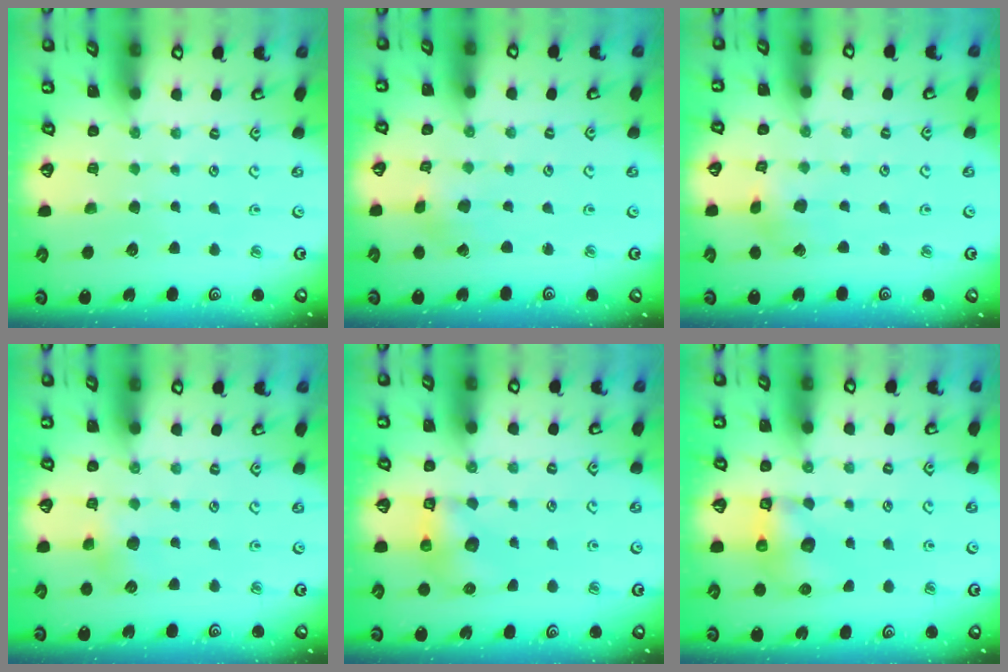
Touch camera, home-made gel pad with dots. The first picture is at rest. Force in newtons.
{"total": 0.9, "press": 0.9, "slide": 0.1}
{"total": 2.7, "press": 2.7, "slide": 0.3}
{"total": 5.9, "press": 5.9, "slide": 0.5}
{"total": 6.6, "press": 6.6, "slide": 0.2}
{"total": 6.3, "press": 6.3, "slide": 0.4}